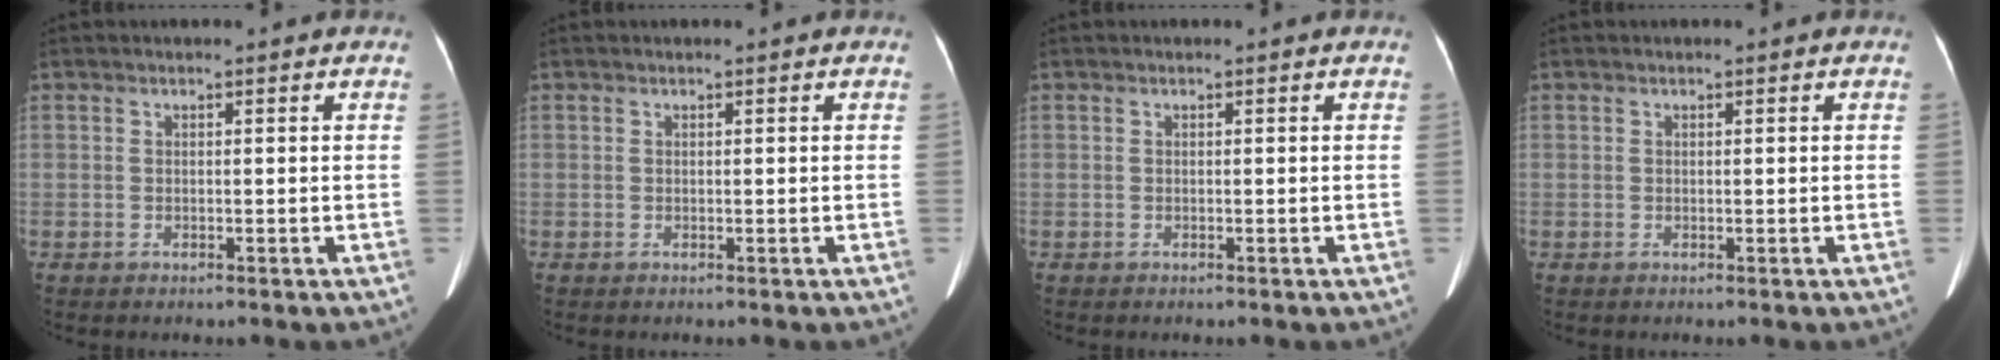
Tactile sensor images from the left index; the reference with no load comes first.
{"total": 0.0}
{"total": 0.0}
{"total": 0.0}